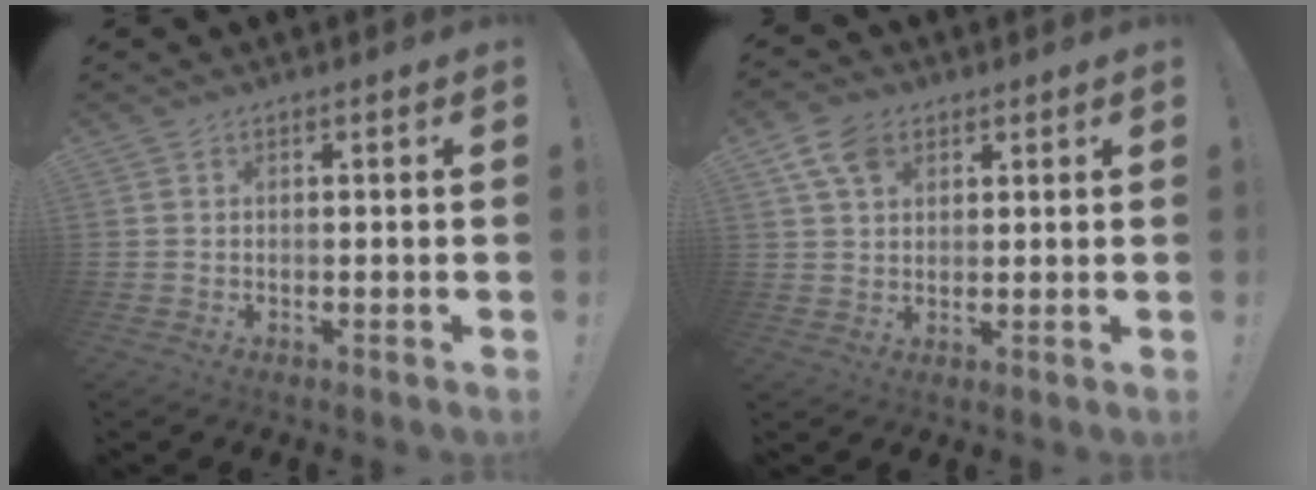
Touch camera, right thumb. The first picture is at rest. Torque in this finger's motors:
{"motor_torque": [0.01, 0.01, 0.09, -0.03, 0.04]}